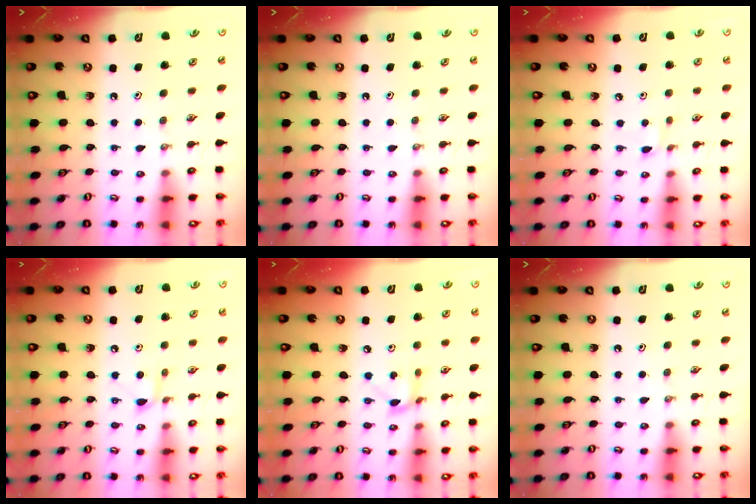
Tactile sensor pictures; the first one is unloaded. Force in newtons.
{"total": 0.0}
{"total": 2.2, "press": 2.2, "slide": 0.3}
{"total": 5.3, "press": 5.2, "slide": 0.7}
{"total": 3.0, "press": 3.0, "slide": 0.2}
{"total": 0.0}